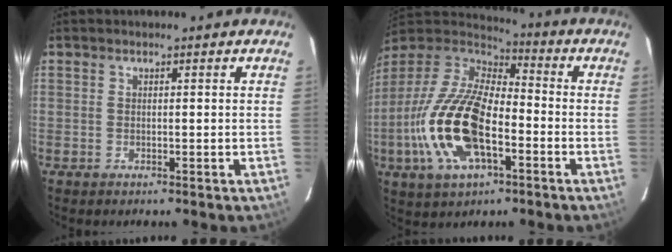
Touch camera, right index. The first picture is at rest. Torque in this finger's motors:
{"motor_torque": [2.14, 0.00, 1.00, 0.21]}